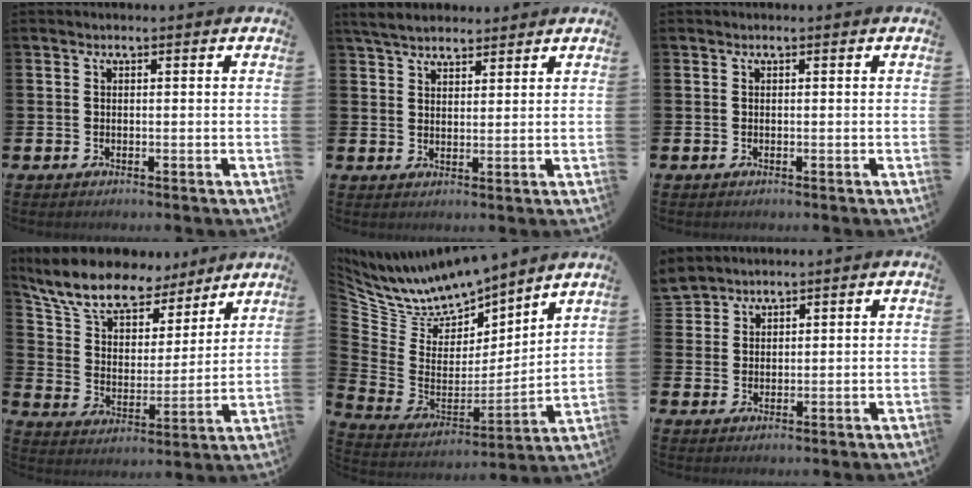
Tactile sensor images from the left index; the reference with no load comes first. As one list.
[{"total": 4.7, "force": [4.4, 1.1, 1.2], "torque": [-0.035, -0.010, 0.082]}, {"total": 0.0}, {"total": 10.6, "force": [9.4, 4.0, 3.2], "torque": [-0.104, -0.056, 0.167]}, {"total": 8.8, "force": [8.6, 2.0, -0.1], "torque": [-0.054, -0.079, 0.154]}, {"total": 3.3, "force": [3.2, 0.7, -0.6], "torque": [0.014, -0.018, 0.059]}]